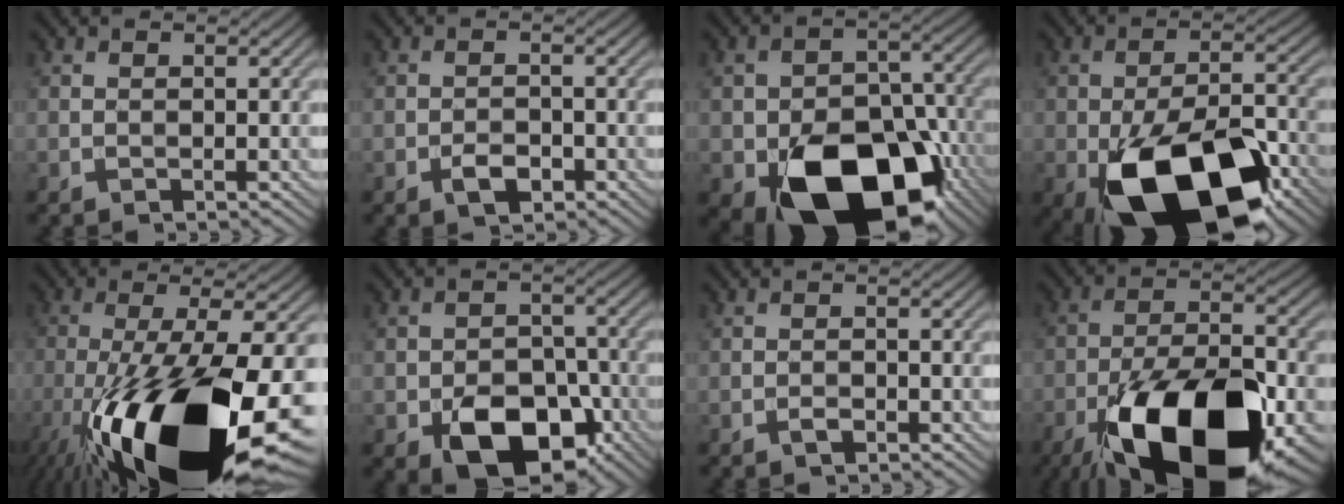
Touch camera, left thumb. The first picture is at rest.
{"total": 2.2, "force": [-1.3, 1.2, 1.4], "torque": [-0.027, 0.002, -0.023]}
{"total": 17.7, "force": [-8.4, 11.5, 10.5], "torque": [-0.154, -0.040, -0.130]}
{"total": 18.8, "force": [-9.6, 9.3, 13.3], "torque": [-0.223, -0.029, -0.155]}
{"total": 21.1, "force": [-9.2, 6.4, 17.9], "torque": [-0.329, -0.056, -0.138]}
{"total": 9.8, "force": [-5.0, 6.2, 5.8], "torque": [-0.097, -0.016, -0.079]}
{"total": 1.0, "force": [-0.6, 0.4, 0.7], "torque": [-0.013, 0.004, -0.011]}
{"total": 20.9, "force": [-11.5, 8.7, 15.1], "torque": [-0.275, -0.034, -0.184]}